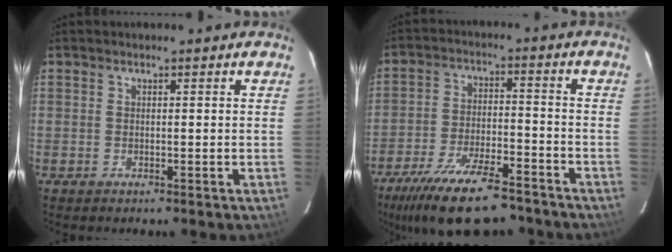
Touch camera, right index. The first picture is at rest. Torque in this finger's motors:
{"motor_torque": [1.41, -0.74, 0.60, 0.10]}